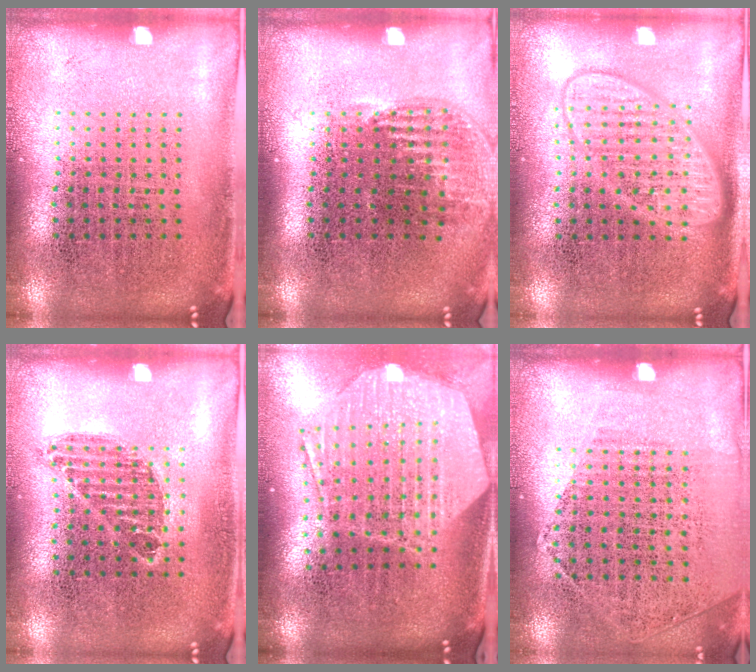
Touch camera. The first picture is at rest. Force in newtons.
{"total": 1.1, "press": 1.0, "slide": 0.4}
{"total": 2.9, "press": 2.9, "slide": 0.5}
{"total": 0.7, "press": 0.7, "slide": 0.2}
{"total": 2.9, "press": 2.3, "slide": 1.8}
{"total": 1.2, "press": 1.0, "slide": 0.7}